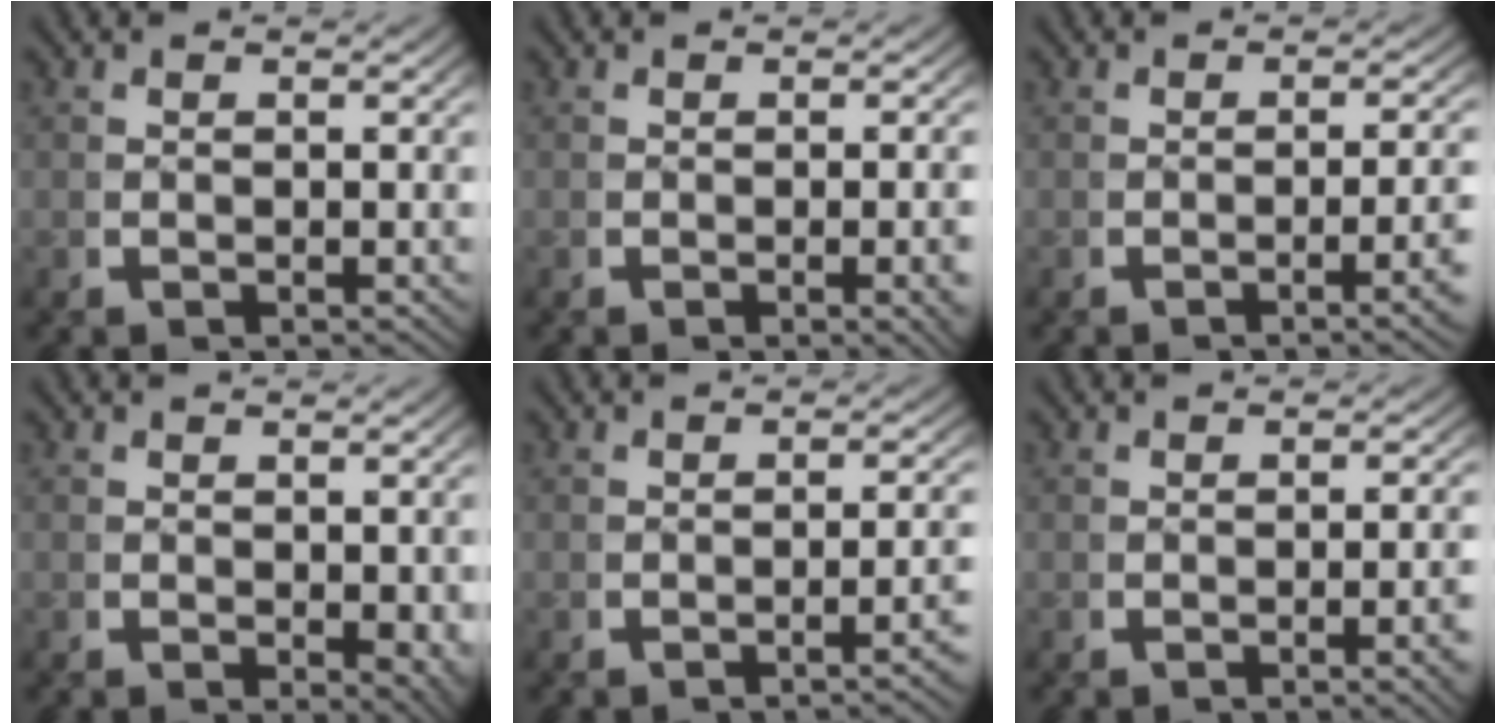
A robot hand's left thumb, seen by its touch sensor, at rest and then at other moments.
{"total": 1.9, "force": [-0.3, 0.3, 1.9], "torque": [-0.030, 0.002, -0.004]}
{"total": 2.9, "force": [-1.0, 0.2, 2.7], "torque": [-0.043, 0.006, -0.018]}
{"total": 2.5, "force": [-0.1, 1.4, 2.1], "torque": [-0.026, -0.018, 0.008]}
{"total": 2.4, "force": [-1.1, 0.0, 2.1], "torque": [-0.030, 0.008, -0.020]}
{"total": 2.2, "force": [-0.6, 0.2, 2.1], "torque": [-0.032, 0.005, -0.010]}